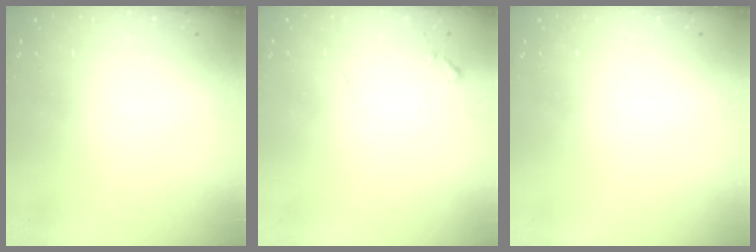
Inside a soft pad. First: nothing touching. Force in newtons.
{"total": 5.8, "press": 5.7, "slide": 0.4}
{"total": 0.0}